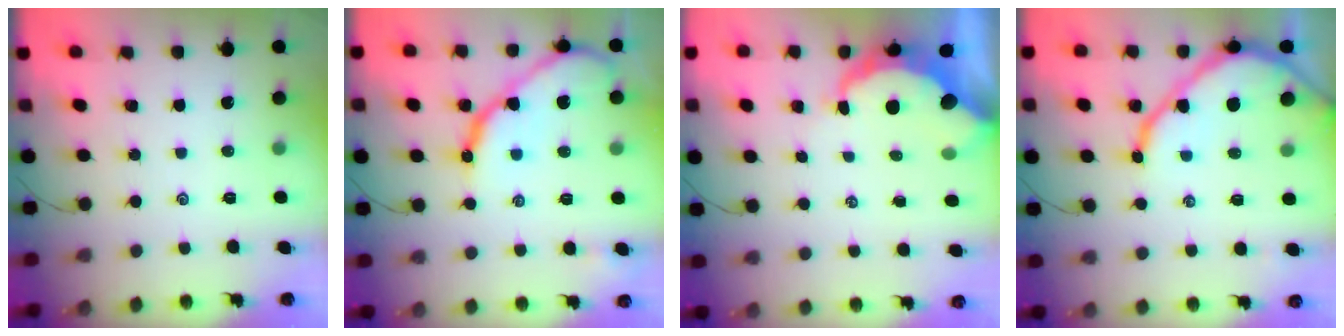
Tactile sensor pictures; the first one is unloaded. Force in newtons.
{"total": 13.7, "press": 13.7, "slide": 1.1}
{"total": 9.6, "press": 9.5, "slide": 0.9}
{"total": 11.7, "press": 11.6, "slide": 1.4}